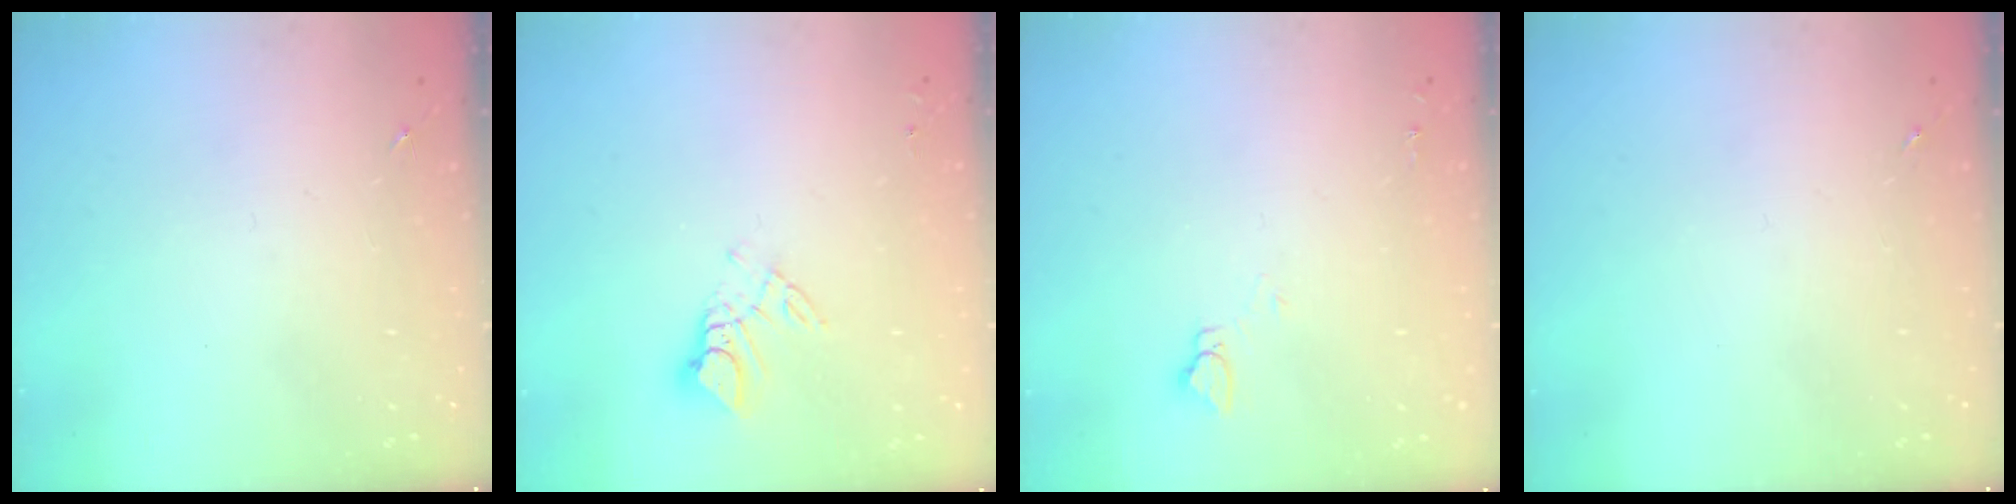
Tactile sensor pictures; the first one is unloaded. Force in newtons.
{"total": 6.8, "press": 6.8, "slide": 0.5}
{"total": 4.0, "press": 4.0, "slide": 0.4}
{"total": 0.0}